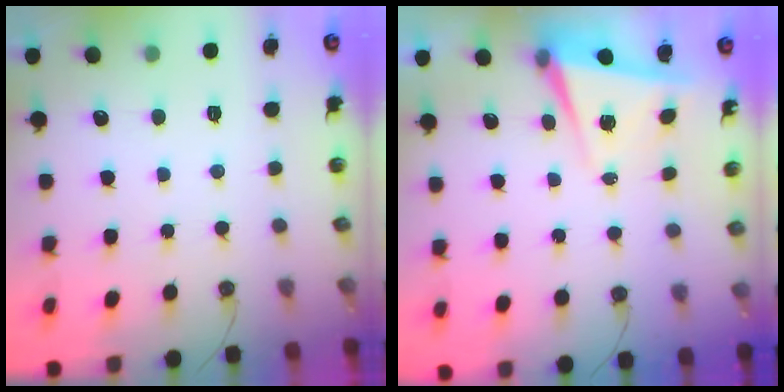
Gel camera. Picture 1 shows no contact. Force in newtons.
{"total": 5.4, "press": 5.3, "slide": 1.2}